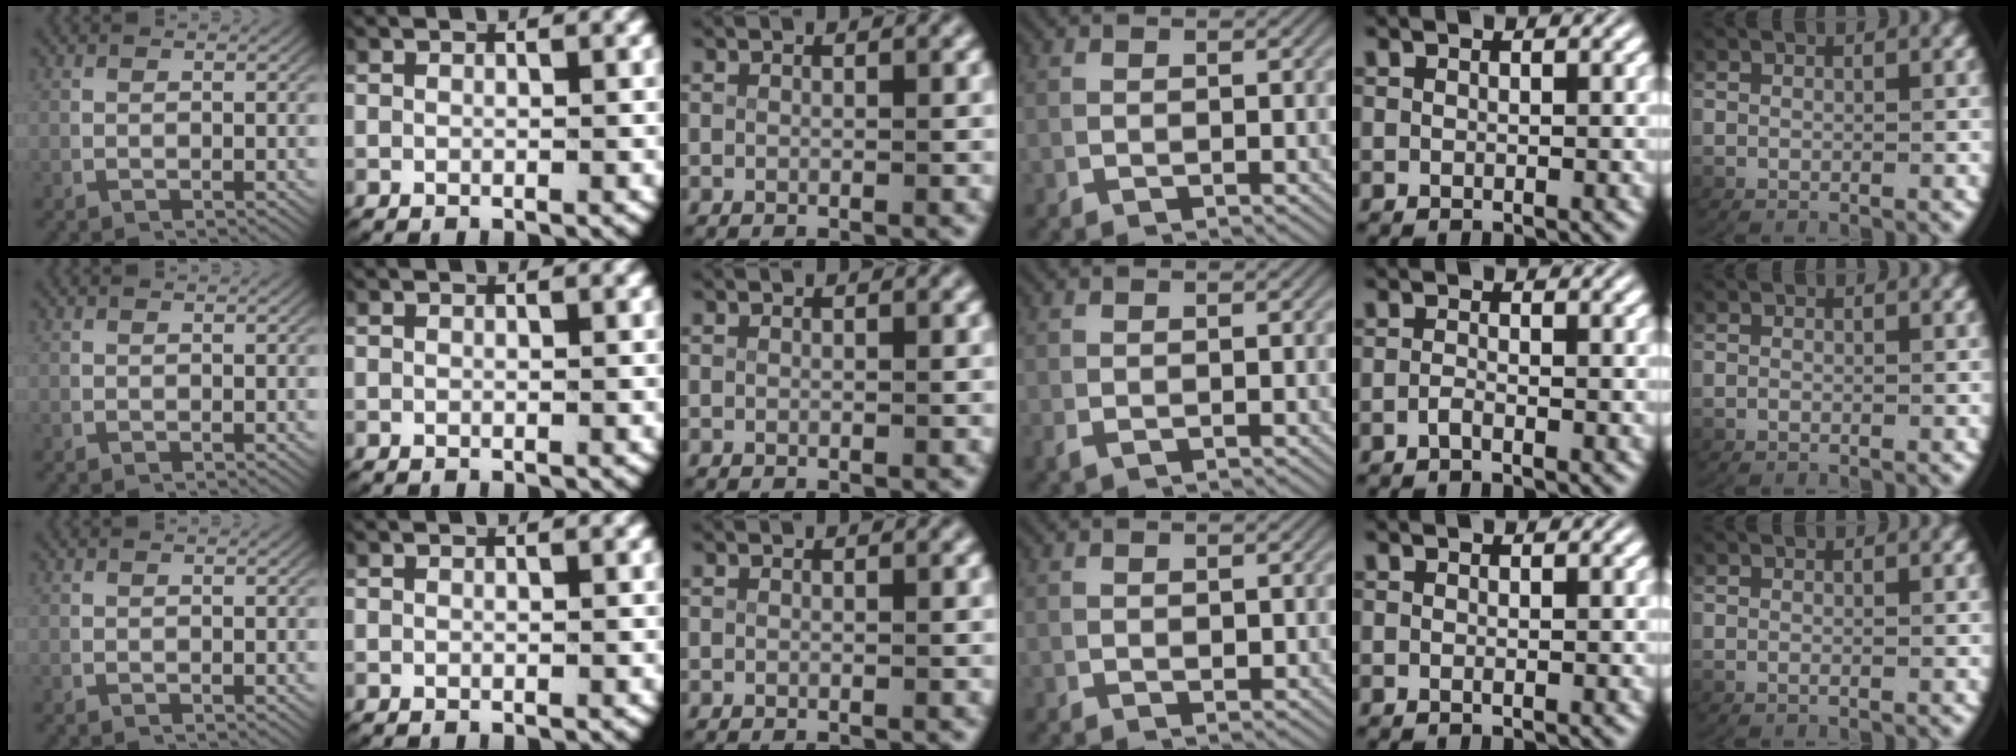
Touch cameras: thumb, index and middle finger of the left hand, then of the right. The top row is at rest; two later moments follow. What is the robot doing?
{"motion": "lift_and_place", "object": "paper"}